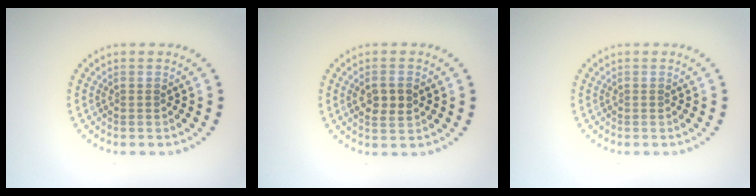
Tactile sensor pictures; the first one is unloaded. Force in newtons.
{"total": 2.5, "press": 2.5, "slide": 0.5}
{"total": 0.0}